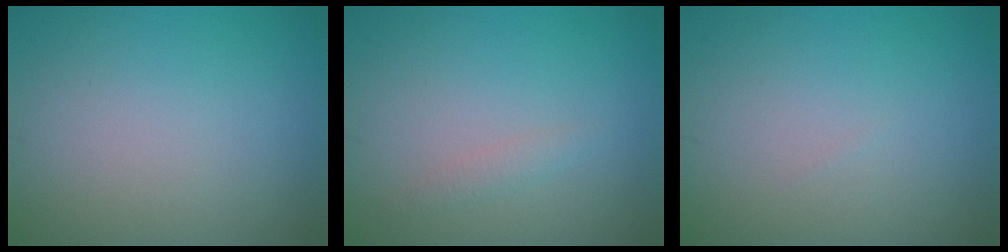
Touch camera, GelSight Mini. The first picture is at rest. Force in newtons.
{"total": 0.9, "press": 0.9, "slide": 0.1}
{"total": 0.0}